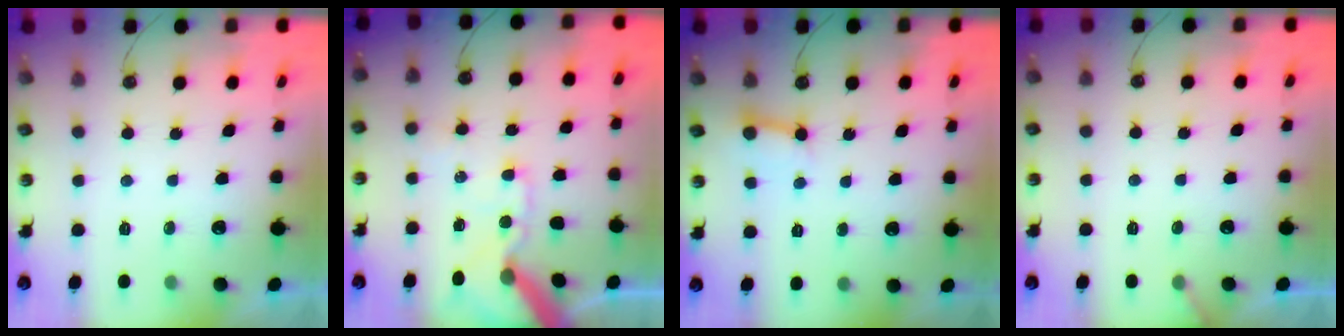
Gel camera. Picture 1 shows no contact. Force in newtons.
{"total": 14.5, "press": 14.3, "slide": 2.5}
{"total": 4.0, "press": 4.0, "slide": 0.6}
{"total": 2.9, "press": 2.9, "slide": 0.2}